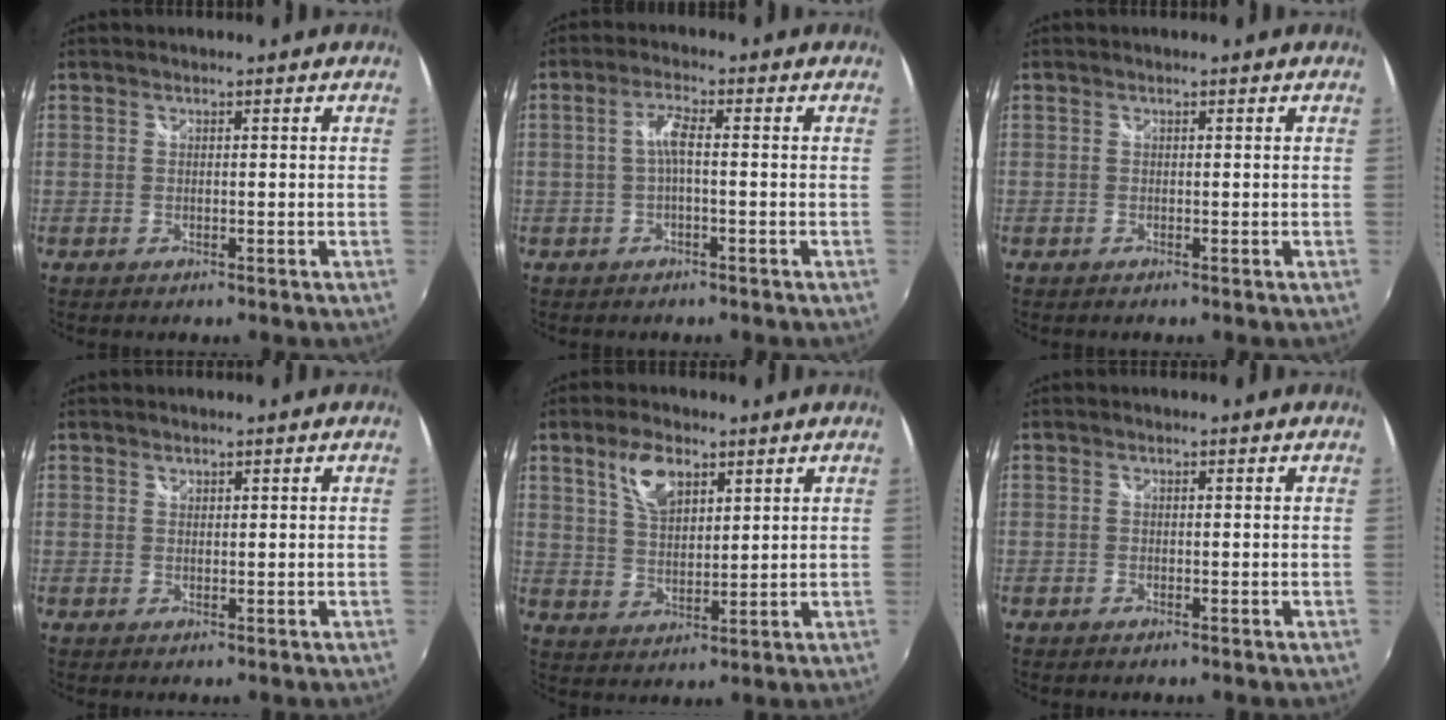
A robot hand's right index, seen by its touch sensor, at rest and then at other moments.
{"total": 3.2, "force": [-0.5, 0.4, 3.2], "torque": [-0.064, 0.008, -0.009]}
{"total": 0.0}
{"total": 0.7, "force": [0.5, 0.4, 0.1], "torque": [0.001, 0.001, 0.009]}
{"total": 7.5, "force": [4.2, 3.7, 5.1], "torque": [-0.094, 0.011, 0.080]}
{"total": 0.0}